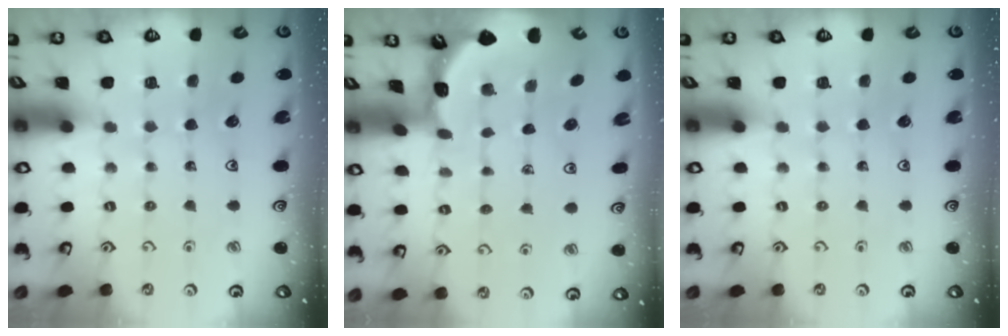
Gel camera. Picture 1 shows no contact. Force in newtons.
{"total": 1.6, "press": 1.6, "slide": 0.2}
{"total": 0.0}